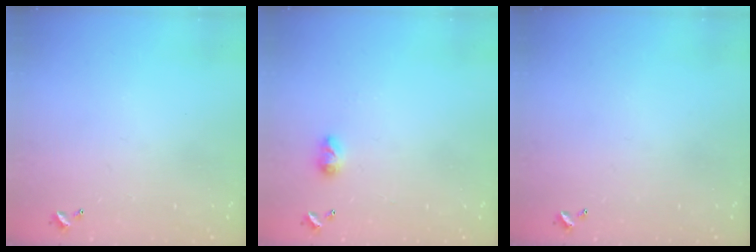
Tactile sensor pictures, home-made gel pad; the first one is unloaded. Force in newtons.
{"total": 4.9, "press": 4.8, "slide": 0.7}
{"total": 0.0}